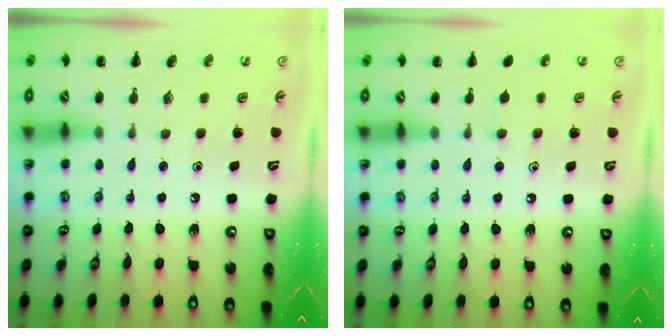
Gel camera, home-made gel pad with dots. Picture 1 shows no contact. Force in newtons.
{"total": 4.4, "press": 4.1, "slide": 1.5}